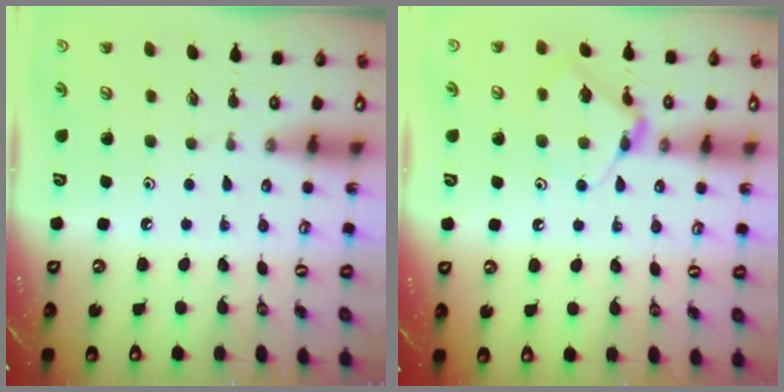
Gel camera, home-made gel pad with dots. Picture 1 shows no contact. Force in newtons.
{"total": 9.4, "press": 9.4, "slide": 0.6}